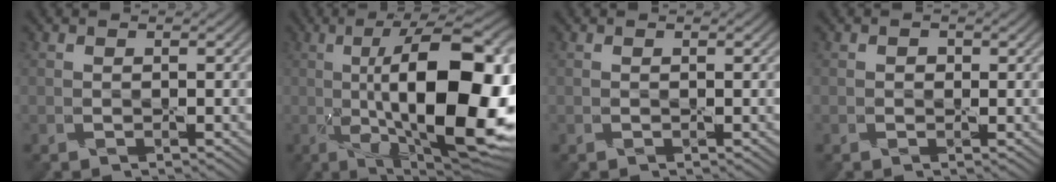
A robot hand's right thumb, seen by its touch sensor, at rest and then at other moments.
{"total": 20.4, "force": [-1.5, 7.4, 18.9], "torque": [-0.274, 0.013, -0.023]}
{"total": 0.0}
{"total": 0.7, "force": [0.0, 0.7, 0.2], "torque": [0.001, -0.004, -0.001]}